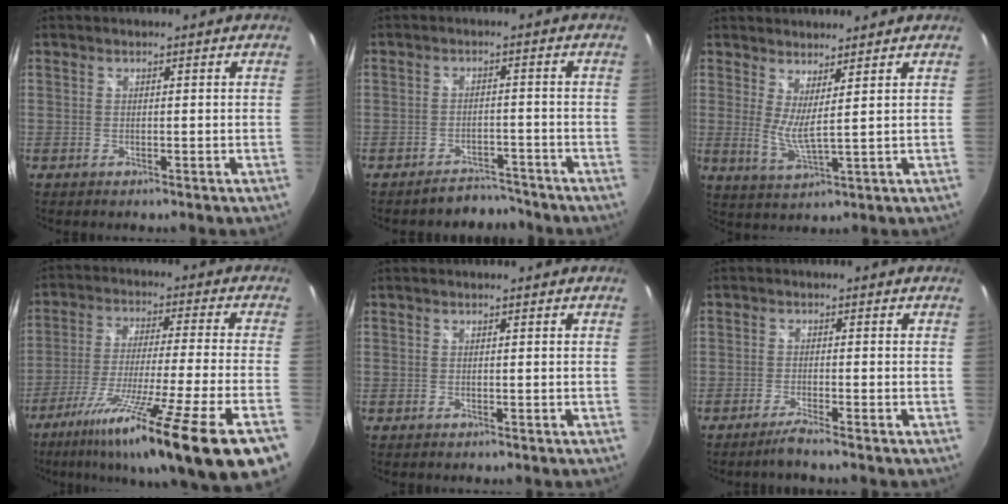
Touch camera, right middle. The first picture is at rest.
{"total": 5.1, "force": [-4.7, 1.9, -0.1], "torque": [-0.003, 0.012, -0.065]}
{"total": 4.7, "force": [2.8, -0.1, 3.8], "torque": [-0.068, -0.015, 0.043]}
{"total": 23.3, "force": [-15.3, -1.6, 17.5], "torque": [-0.281, -0.093, -0.245]}
{"total": 0.0}
{"total": 2.6, "force": [-2.2, -0.6, 1.4], "torque": [-0.041, -0.005, -0.046]}